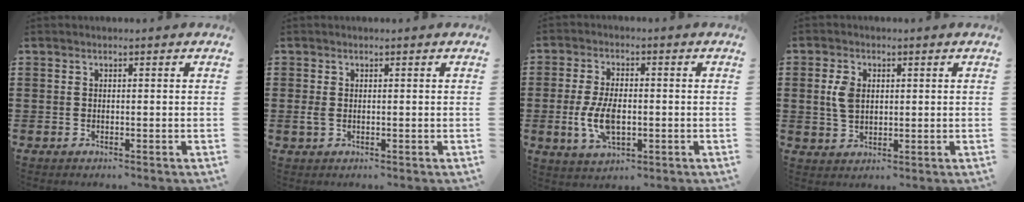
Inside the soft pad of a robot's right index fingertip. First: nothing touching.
{"total": 1.5, "force": [-0.2, 1.0, 1.2], "torque": [-0.039, -0.003, -0.009]}
{"total": 7.3, "force": [-1.2, 3.8, 6.1], "torque": [-0.133, 0.002, -0.024]}
{"total": 4.3, "force": [0.7, 2.8, 3.2], "torque": [-0.084, 0.005, 0.008]}